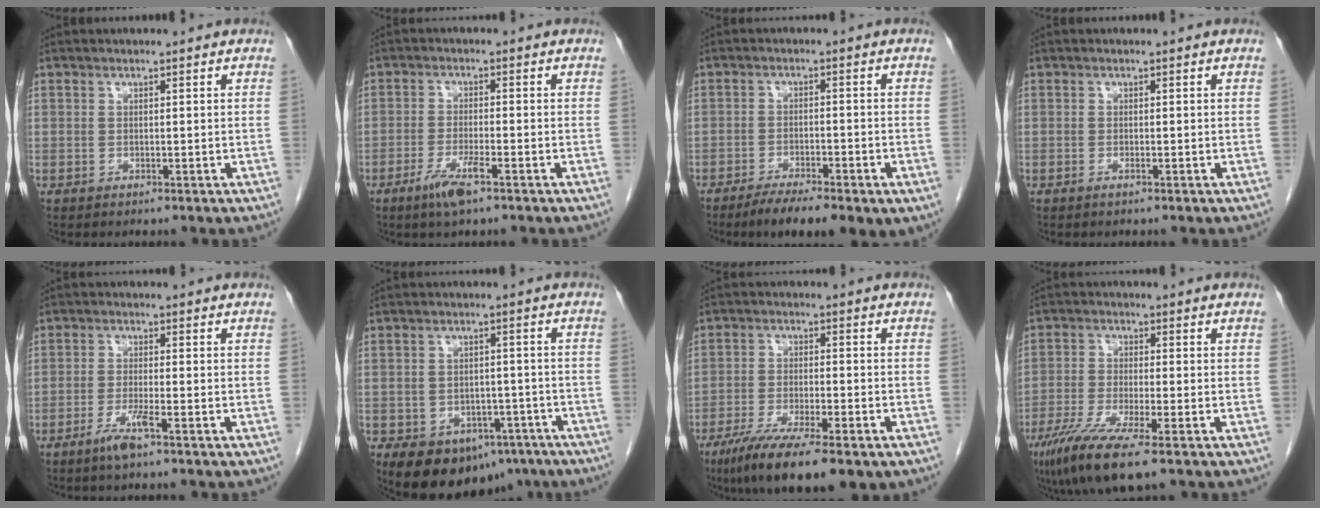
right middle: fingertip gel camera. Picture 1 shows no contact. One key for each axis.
{"total": 4.6, "fx": -2.8, "fy": 0.3, "fz": 3.6, "tx": -0.074, "ty": -0.008, "tz": -0.054}
{"total": 9.7, "fx": -5.9, "fy": 2.5, "fz": 7.2, "tx": -0.108, "ty": -0.010, "tz": -0.090}
{"total": 0.5, "fx": -0.3, "fy": 0.0, "fz": 0.4, "tx": -0.009, "ty": 0.000, "tz": -0.005}
{"total": 3.5, "fx": -2.2, "fy": -0.3, "fz": 2.7, "tx": -0.057, "ty": -0.007, "tz": -0.046}
{"total": 13.0, "fx": -8.0, "fy": 8.2, "fz": 6.2, "tx": -0.105, "ty": 0.009, "tz": -0.105}
{"total": 13.0, "fx": -8.8, "fy": 2.4, "fz": 9.3, "tx": -0.156, "ty": -0.029, "tz": -0.140}
{"total": 9.3, "fx": -5.8, "fy": 0.5, "fz": 7.2, "tx": -0.141, "ty": -0.025, "tz": -0.103}